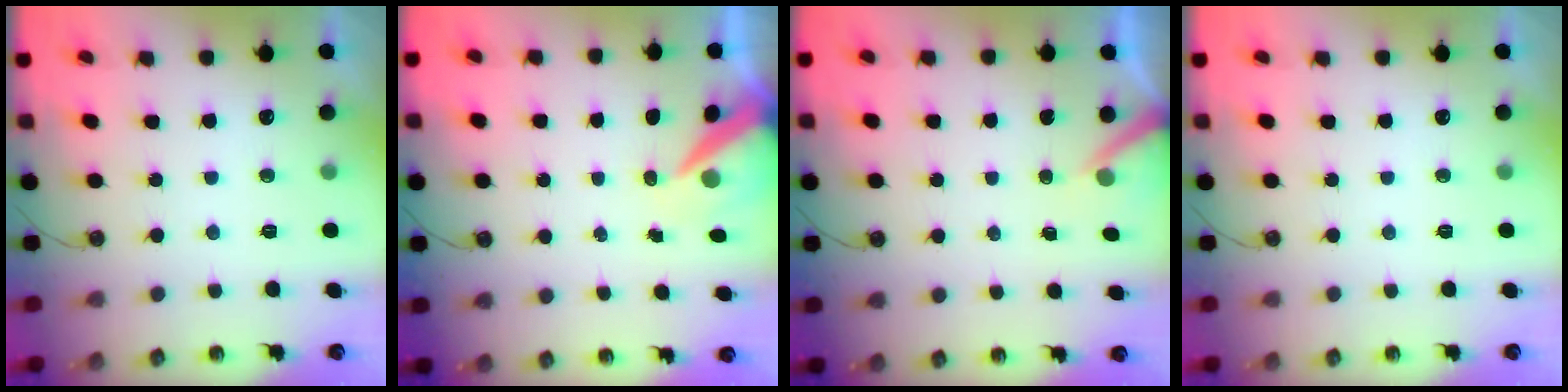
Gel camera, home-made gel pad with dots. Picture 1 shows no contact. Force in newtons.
{"total": 7.8, "press": 7.7, "slide": 1.0}
{"total": 4.3, "press": 4.3, "slide": 0.2}
{"total": 0.0}